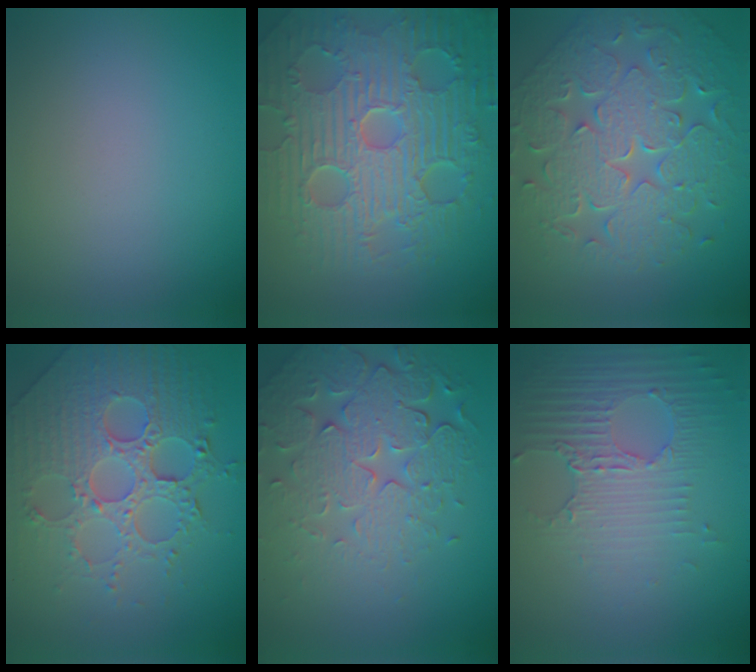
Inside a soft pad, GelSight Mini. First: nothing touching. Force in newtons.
{"total": 10.8, "press": 7.1, "slide": 8.1}
{"total": 9.3, "press": 6.8, "slide": 6.3}
{"total": 8.2, "press": 5.9, "slide": 5.6}
{"total": 7.4, "press": 5.4, "slide": 5.1}
{"total": 5.3, "press": 3.3, "slide": 4.1}